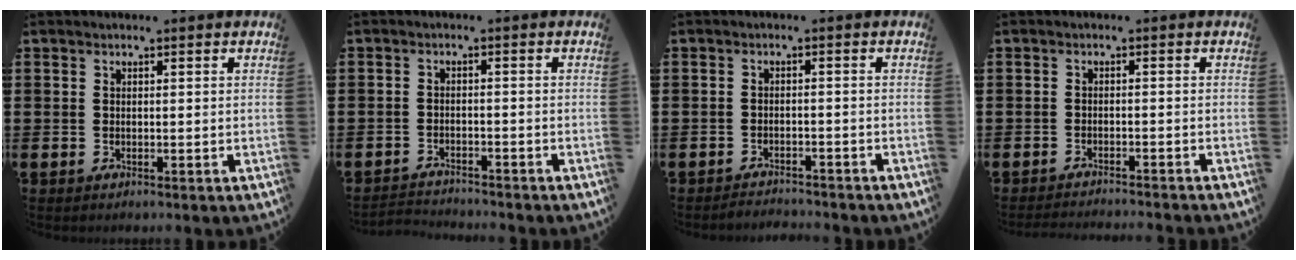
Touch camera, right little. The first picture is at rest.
{"total": 2.0, "force": [-2.0, 0.0, -0.2], "torque": [-0.002, 0.003, -0.044]}
{"total": 1.8, "force": [-1.8, -0.1, -0.2], "torque": [-0.001, 0.005, -0.039]}
{"total": 1.8, "force": [-1.8, -0.2, 0.1], "torque": [-0.002, 0.003, -0.037]}